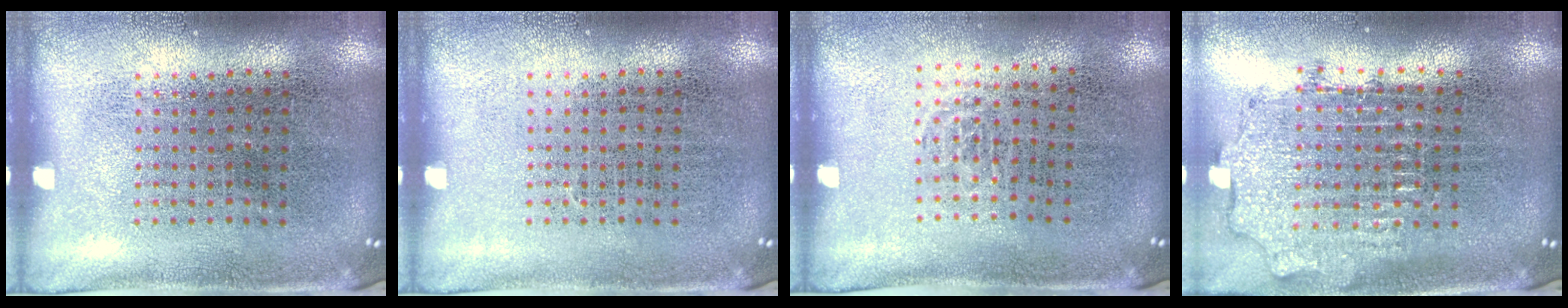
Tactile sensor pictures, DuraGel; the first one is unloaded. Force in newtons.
{"total": 0.0}
{"total": 0.5, "press": 0.4, "slide": 0.4}
{"total": 1.9, "press": 1.5, "slide": 1.2}